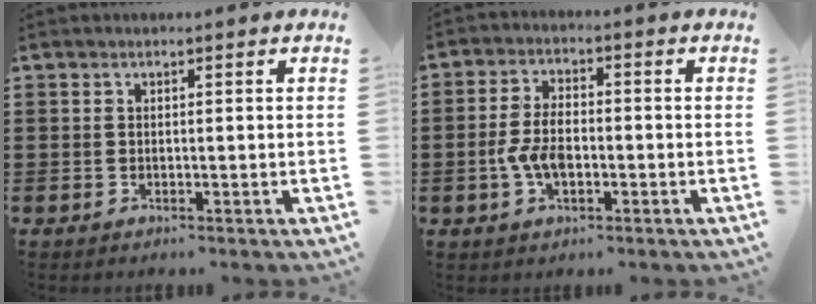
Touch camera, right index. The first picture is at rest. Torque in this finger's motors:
{"motor_torque": [1.48, 0.41, 0.52, 0.16]}